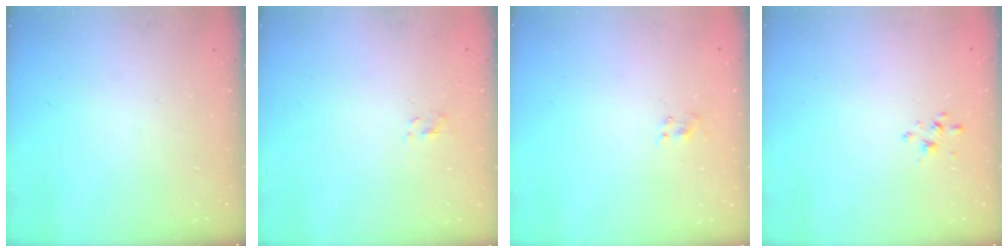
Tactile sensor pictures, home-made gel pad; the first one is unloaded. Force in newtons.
{"total": 0.8, "press": 0.5, "slide": 0.6}
{"total": 1.0, "press": 0.6, "slide": 0.8}
{"total": 1.9, "press": 1.8, "slide": 0.7}